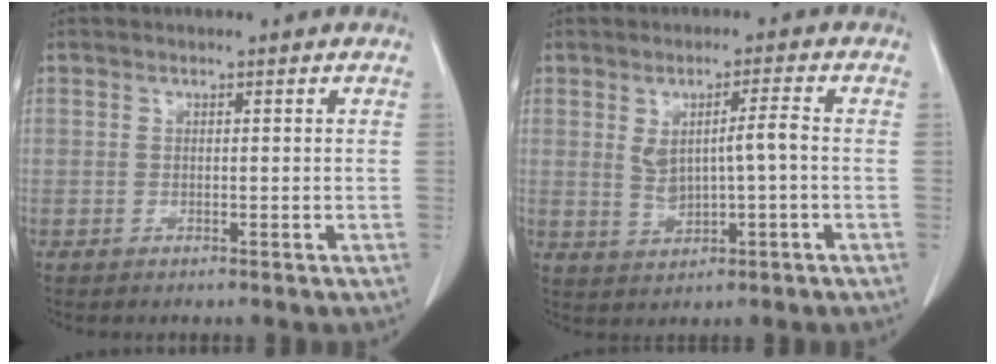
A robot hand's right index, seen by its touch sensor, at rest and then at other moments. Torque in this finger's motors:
{"motor_torque": [0.16, 0.05, 0.10, 0.05]}